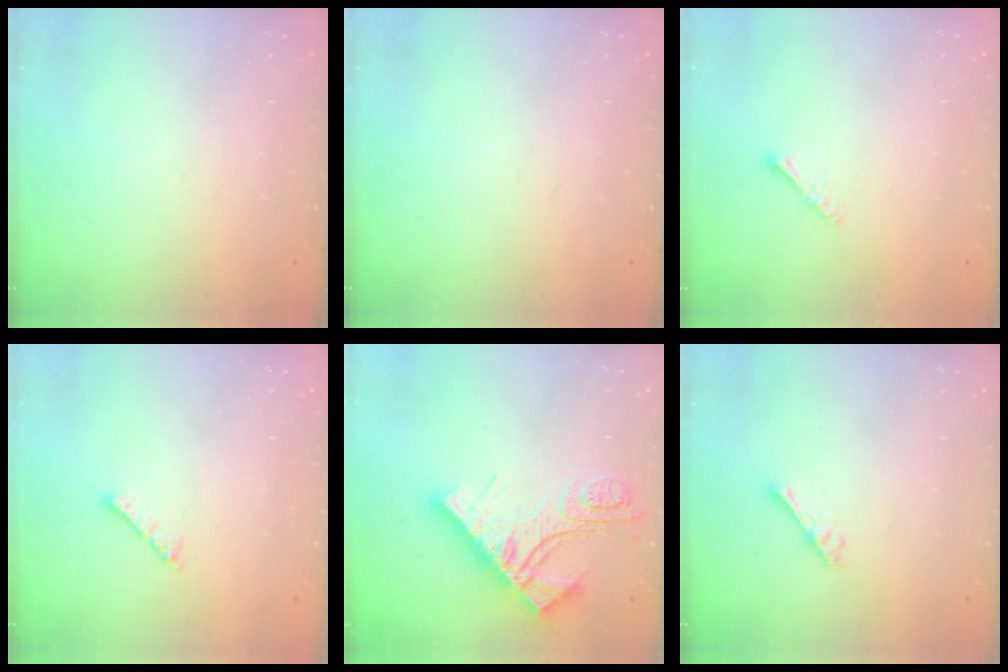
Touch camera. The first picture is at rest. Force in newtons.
{"total": 0.0}
{"total": 1.4, "press": 1.3, "slide": 0.3}
{"total": 1.8, "press": 1.8, "slide": 0.5}
{"total": 14.4, "press": 14.3, "slide": 1.5}
{"total": 2.4, "press": 2.4, "slide": 0.4}